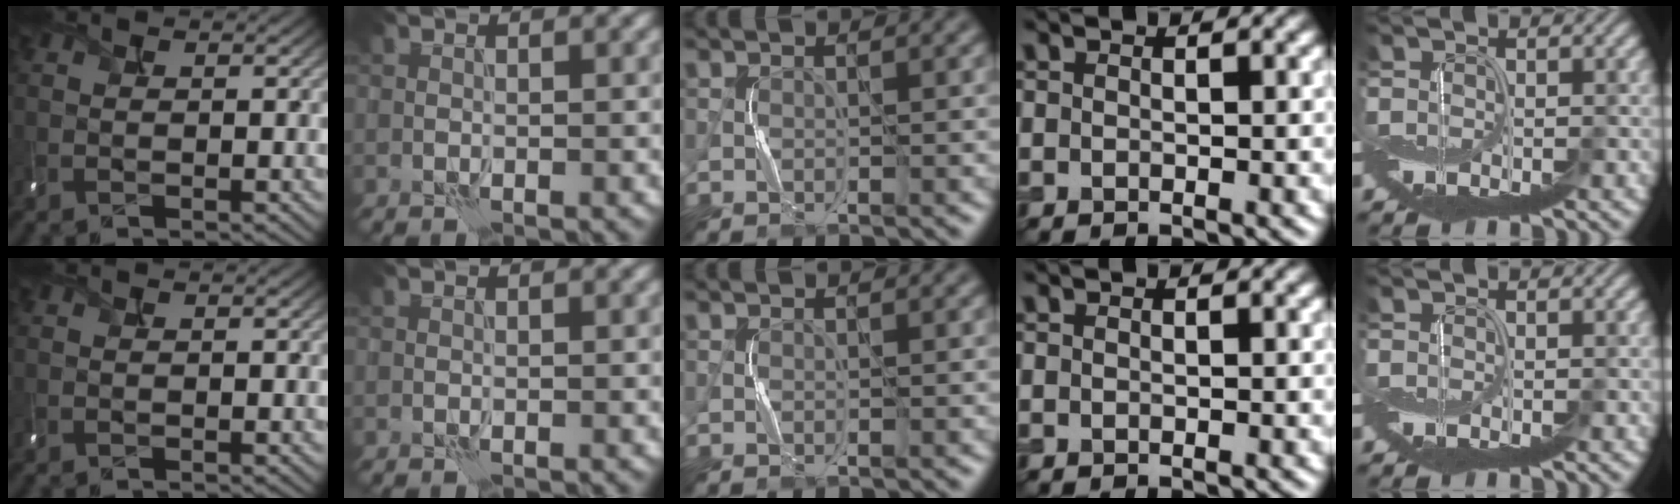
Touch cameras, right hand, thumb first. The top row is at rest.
{}